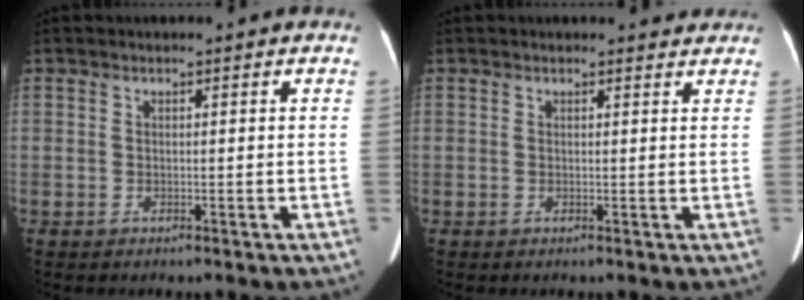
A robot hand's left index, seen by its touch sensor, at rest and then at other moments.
{"total": 1.7, "force": [1.6, 0.6, 0.1], "torque": [-0.004, -0.001, 0.010]}